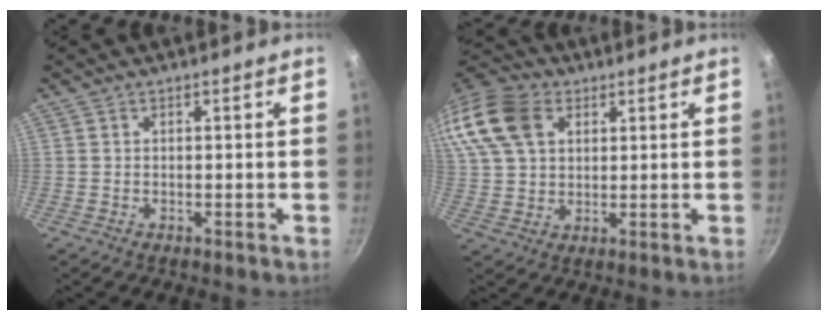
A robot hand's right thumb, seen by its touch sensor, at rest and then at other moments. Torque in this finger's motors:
{"motor_torque": [0.20, 0.21, 0.56, -0.51, 0.26]}